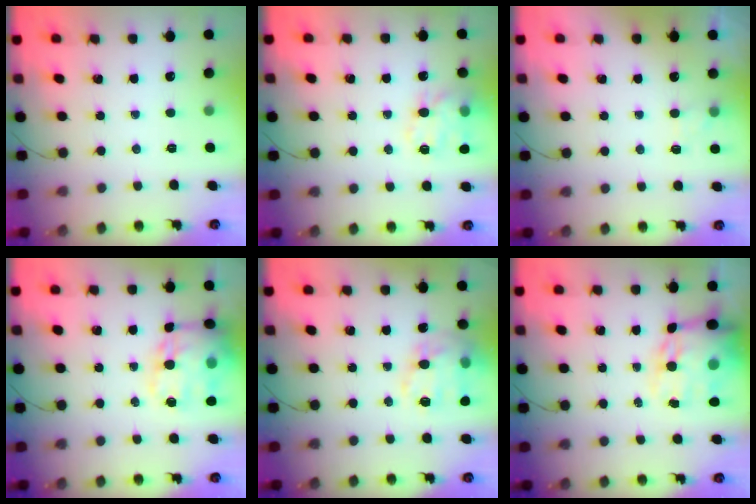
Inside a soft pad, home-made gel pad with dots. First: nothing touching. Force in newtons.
{"total": 14.6, "press": 14.4, "slide": 2.1}
{"total": 2.4, "press": 1.9, "slide": 1.4}
{"total": 19.7, "press": 19.4, "slide": 3.6}
{"total": 18.1, "press": 17.8, "slide": 3.2}
{"total": 16.2, "press": 15.7, "slide": 4.0}